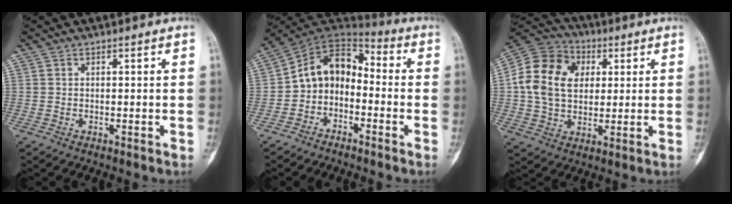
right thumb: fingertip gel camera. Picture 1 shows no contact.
{"total": 10.7, "force": [-2.4, 8.1, 6.6], "torque": [-0.086, 0.068, -0.058]}
{"total": 16.7, "force": [2.8, 12.6, 10.6], "torque": [-0.182, 0.014, 0.046]}